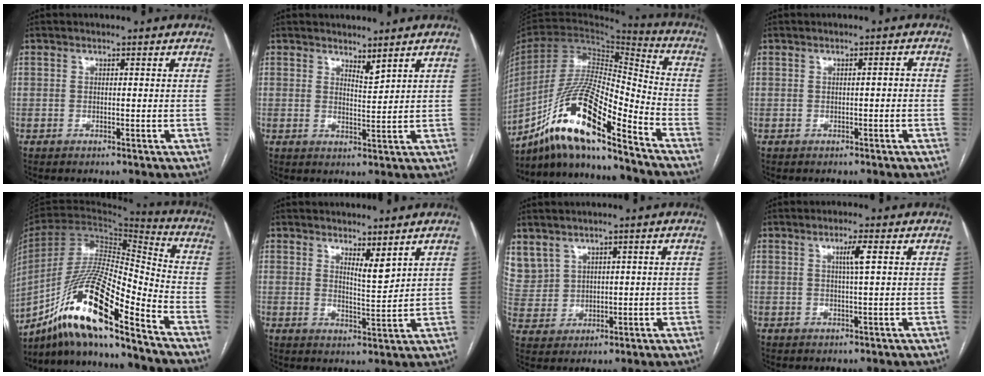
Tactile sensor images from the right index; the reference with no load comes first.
{"total": 2.1, "force": [1.9, 0.1, 1.0], "torque": [-0.020, -0.012, 0.040]}
{"total": 18.0, "force": [-13.1, 1.8, 12.3], "torque": [-0.242, -0.002, -0.239]}
{"total": 1.0, "force": [-0.2, 0.2, 1.0], "torque": [-0.014, 0.003, -0.002]}
{"total": 18.9, "force": [-13.2, 1.5, 13.4], "torque": [-0.274, -0.008, -0.244]}
{"total": 3.7, "force": [2.7, 0.5, 2.4], "torque": [-0.046, -0.018, 0.053]}
{"total": 9.7, "force": [5.4, 7.6, 2.8], "torque": [-0.096, 0.030, 0.138]}
{"total": 2.8, "force": [0.8, -0.4, 2.7], "torque": [-0.047, 0.000, 0.014]}